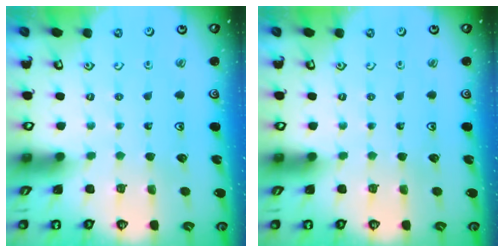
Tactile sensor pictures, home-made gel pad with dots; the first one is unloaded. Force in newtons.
{"total": 0.0}